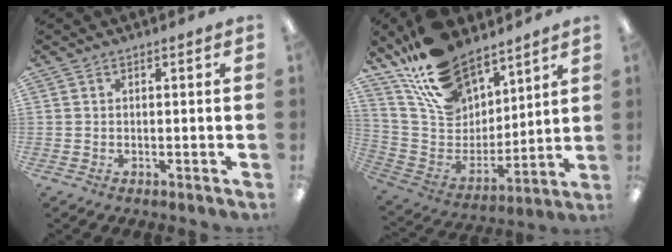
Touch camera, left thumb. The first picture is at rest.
{"total": 18.9, "force": [14.1, 10.1, 7.4], "torque": [-0.155, -0.090, 0.265]}